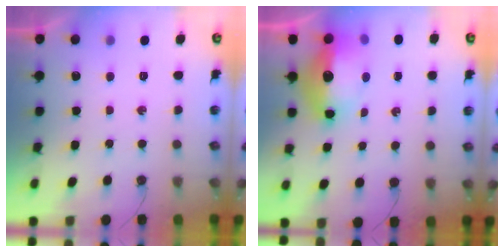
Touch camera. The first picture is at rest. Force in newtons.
{"total": 19.9, "press": 15.4, "slide": 12.5}